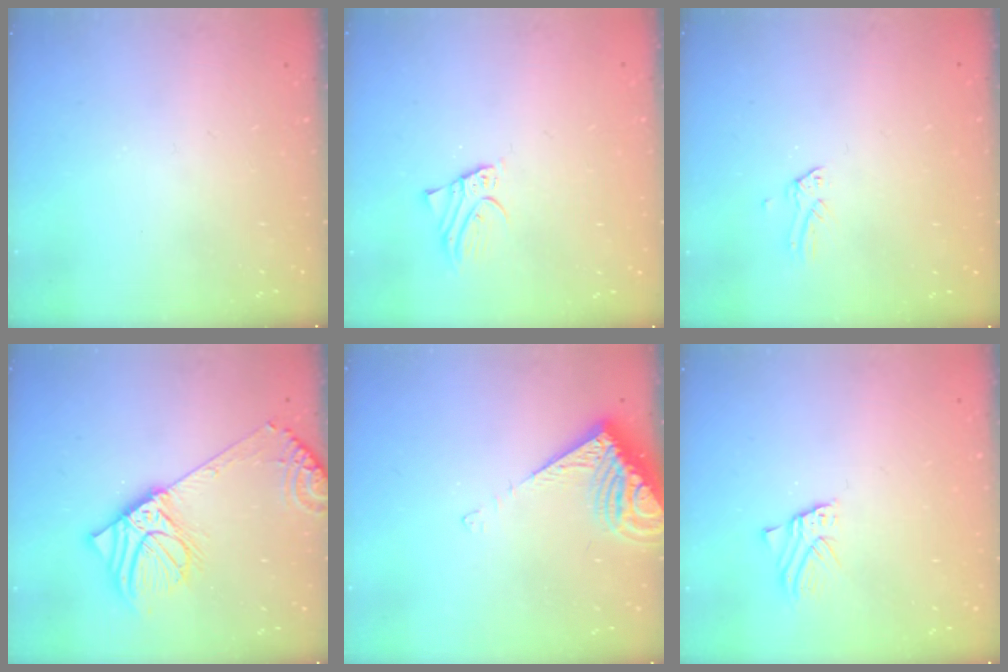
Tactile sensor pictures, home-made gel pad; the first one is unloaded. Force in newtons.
{"total": 2.4, "press": 2.4, "slide": 0.1}
{"total": 0.0}
{"total": 15.9, "press": 15.5, "slide": 3.5}
{"total": 7.9, "press": 7.9, "slide": 1.0}
{"total": 1.1, "press": 1.1, "slide": 0.2}